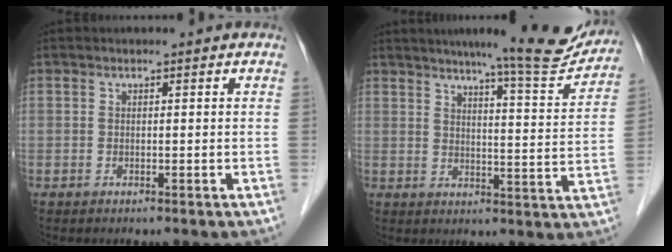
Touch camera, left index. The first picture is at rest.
{"total": 13.9, "force": [12.7, 0.4, 5.8], "torque": [-0.072, -0.023, 0.154]}